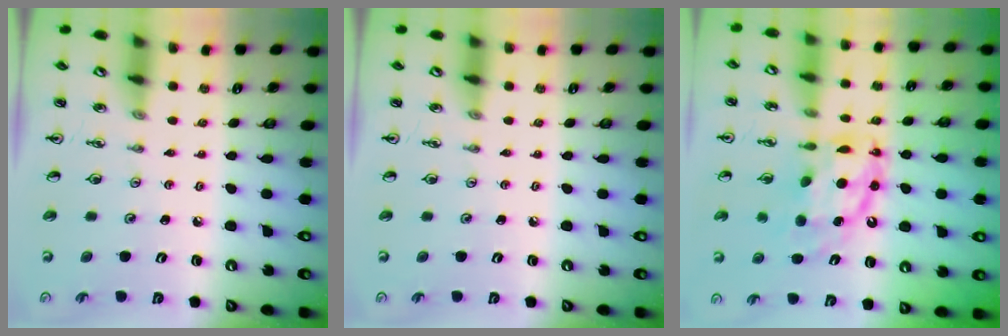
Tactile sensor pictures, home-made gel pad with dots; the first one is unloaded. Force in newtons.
{"total": 0.0}
{"total": 12.9, "press": 12.8, "slide": 1.0}